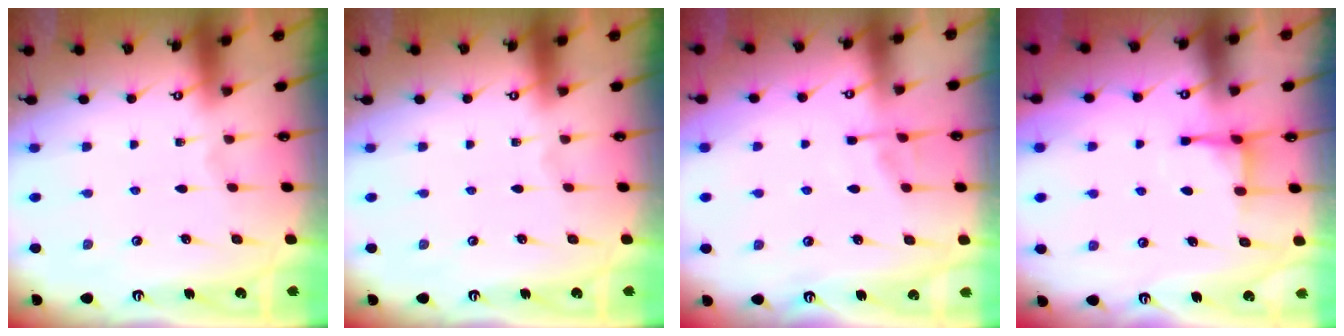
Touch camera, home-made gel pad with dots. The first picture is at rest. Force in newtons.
{"total": 0.0}
{"total": 4.1, "press": 4.1, "slide": 0.7}
{"total": 4.4, "press": 4.3, "slide": 0.7}